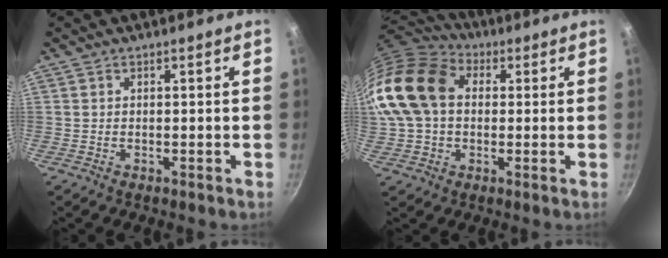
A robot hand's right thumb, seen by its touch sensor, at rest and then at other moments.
{"total": 18.7, "force": [2.3, 13.8, 12.4], "torque": [-0.237, 0.036, 0.031]}